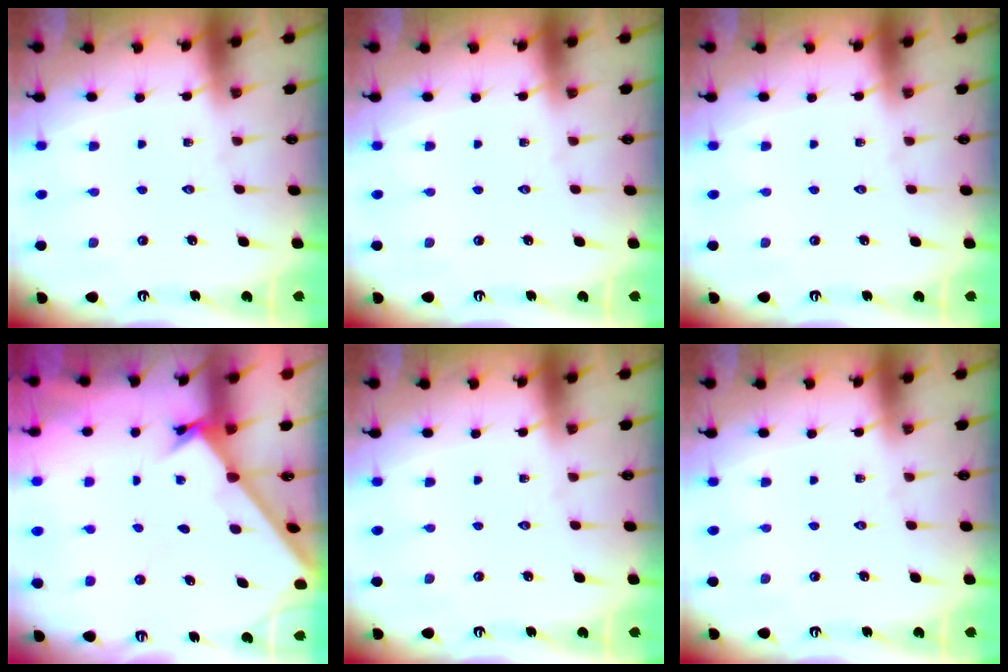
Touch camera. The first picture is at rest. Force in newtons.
{"total": 0.0}
{"total": 0.0}
{"total": 1.6, "press": 1.6, "slide": 0.1}
{"total": 0.0}
{"total": 0.0}